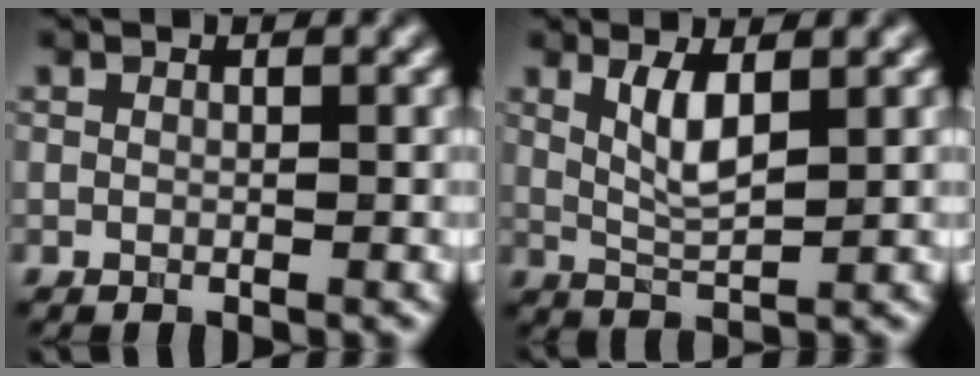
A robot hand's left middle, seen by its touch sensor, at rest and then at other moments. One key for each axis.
{"total": 2.8, "fx": 1.0, "fy": 0.6, "fz": 2.5, "tx": -0.060, "ty": -0.005, "tz": 0.034}